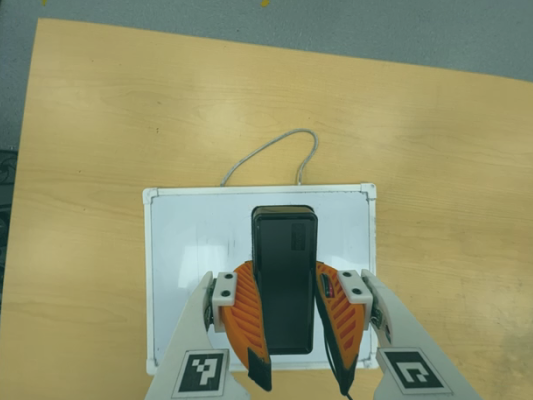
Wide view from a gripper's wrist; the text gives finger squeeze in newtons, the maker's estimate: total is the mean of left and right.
{"total": 10.8, "left": 8.9, "right": 12.7}